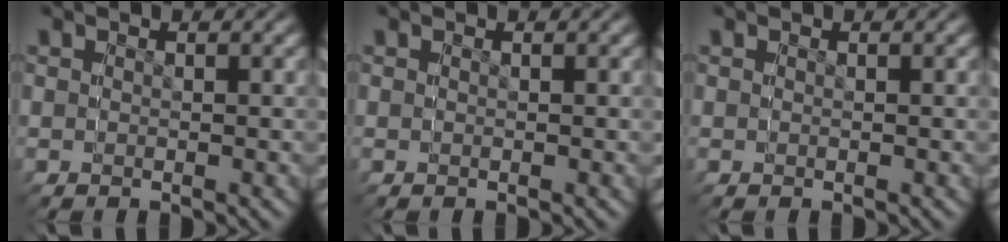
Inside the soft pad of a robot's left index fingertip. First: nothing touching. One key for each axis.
{"total": 0.0}
{"total": 0.0}